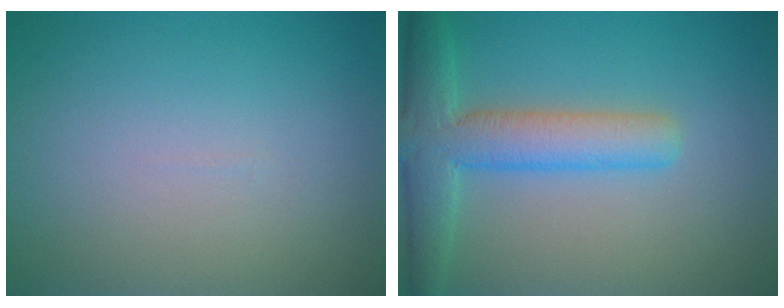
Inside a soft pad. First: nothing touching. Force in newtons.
{"total": 5.8, "press": 5.8, "slide": 0.3}